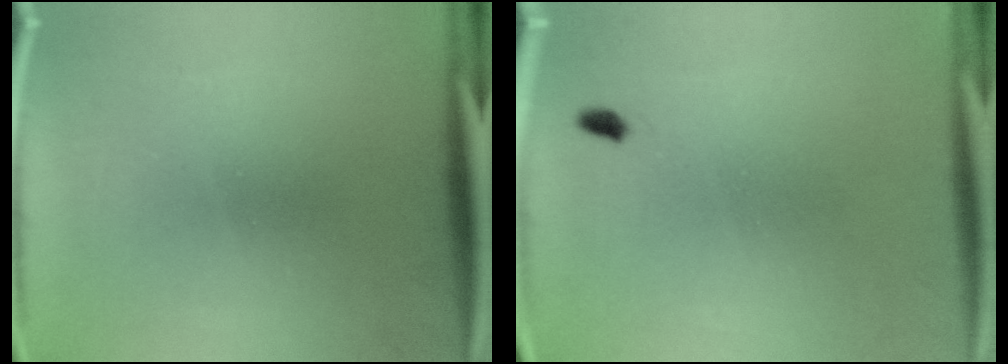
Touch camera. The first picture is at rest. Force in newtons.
{"total": 1.1}